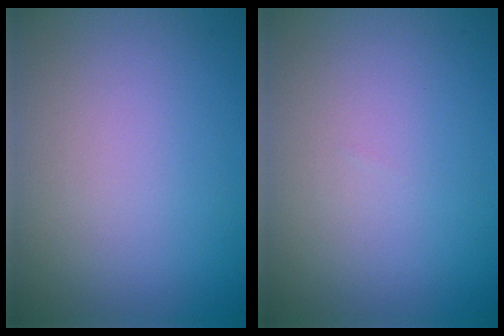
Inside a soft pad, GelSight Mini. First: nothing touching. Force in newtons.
{"total": 0.0}